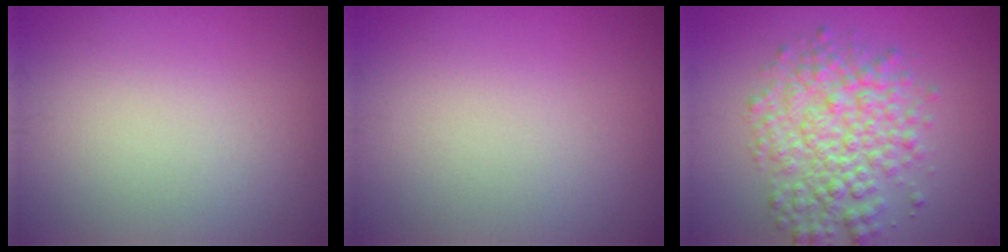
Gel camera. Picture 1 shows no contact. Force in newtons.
{"total": 0.0}
{"total": 5.8, "press": 5.8, "slide": 0.1}